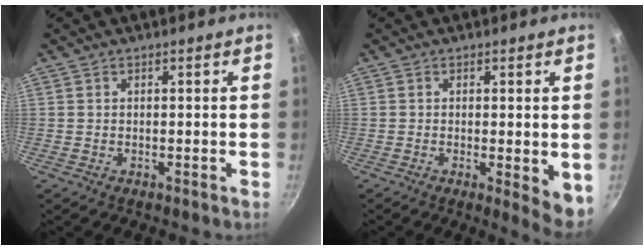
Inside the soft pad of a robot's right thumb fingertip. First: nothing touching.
{"total": 5.5, "force": [-0.6, 1.7, 5.2], "torque": [-0.060, -0.012, -0.006]}